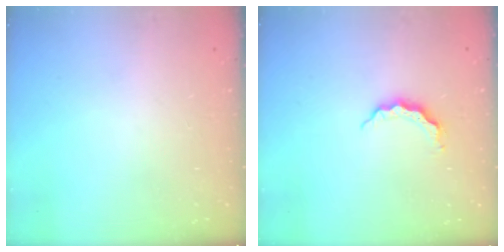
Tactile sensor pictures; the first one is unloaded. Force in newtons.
{"total": 4.8, "press": 4.8, "slide": 0.4}